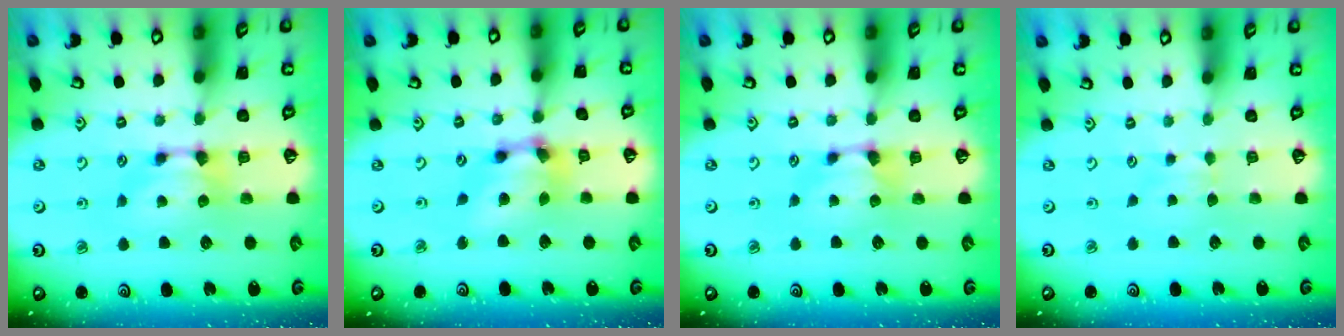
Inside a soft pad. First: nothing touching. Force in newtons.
{"total": 6.2, "press": 5.8, "slide": 2.1}
{"total": 1.1, "press": 0.4, "slide": 1.0}
{"total": 3.5, "press": 3.4, "slide": 0.5}